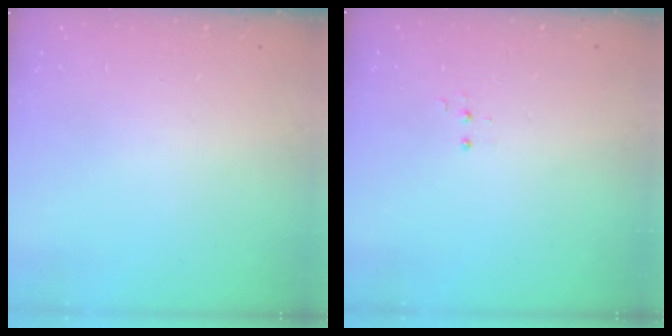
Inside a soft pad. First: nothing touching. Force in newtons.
{"total": 3.1, "press": 3.0, "slide": 0.8}